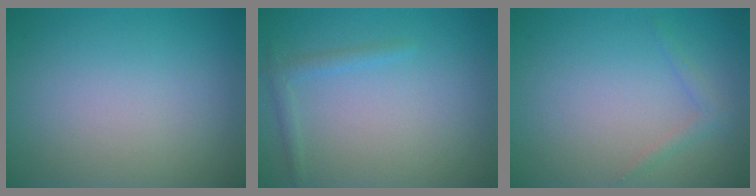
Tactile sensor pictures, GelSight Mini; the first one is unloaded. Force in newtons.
{"total": 1.2, "press": 1.2, "slide": 0.1}
{"total": 1.1, "press": 1.1, "slide": 0.1}